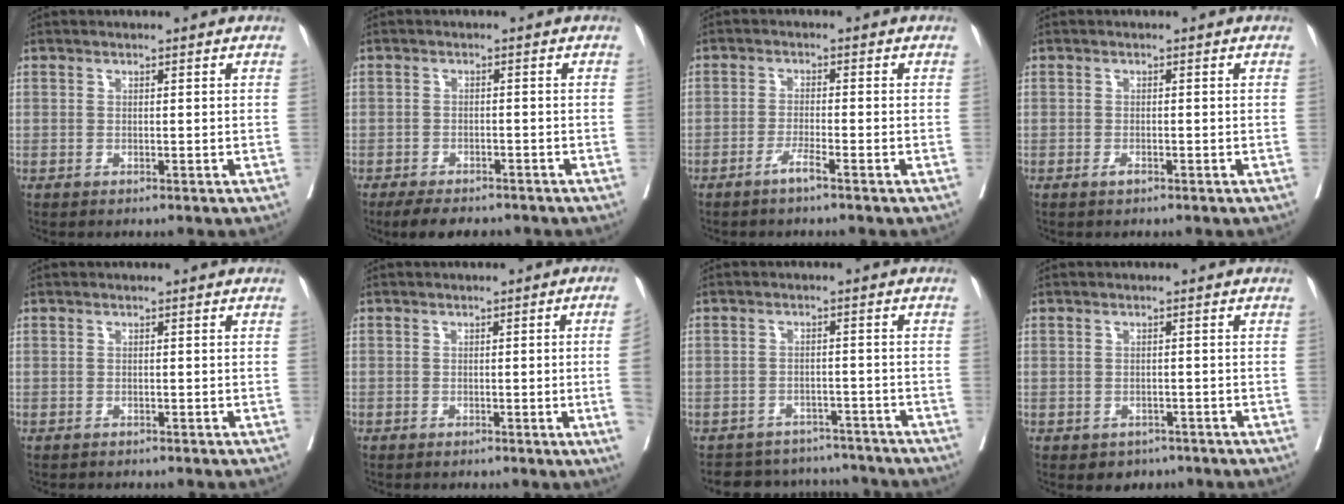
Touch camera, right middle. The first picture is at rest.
{"total": 6.4, "force": [-5.3, 2.4, 2.7], "torque": [-0.033, -0.004, -0.076]}
{"total": 2.4, "force": [-1.7, -0.4, 1.7], "torque": [-0.032, -0.002, -0.035]}
{"total": 0.9, "force": [-0.6, 0.3, 0.6], "torque": [-0.010, 0.001, -0.009]}
{"total": 0.6, "force": [-0.6, 0.2, 0.0], "torque": [-0.007, 0.000, -0.013]}
{"total": 4.5, "force": [-0.7, -1.6, 4.1], "torque": [-0.042, -0.008, -0.010]}
{"total": 9.6, "force": [-9.0, 3.5, 0.6], "torque": [-0.002, 0.020, -0.113]}
{"total": 3.1, "force": [-2.1, 2.2, 0.4], "torque": [-0.001, 0.005, -0.027]}